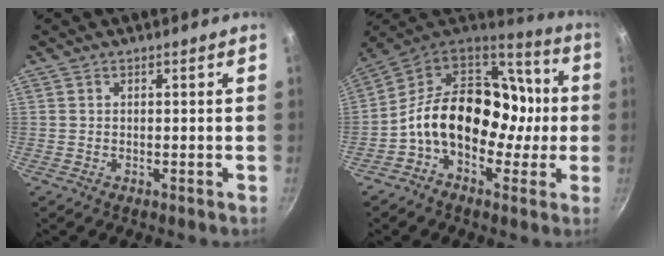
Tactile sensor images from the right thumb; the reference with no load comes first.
{"total": 21.2, "force": [-1.7, 15.2, 14.7], "torque": [-0.194, 0.059, -0.042]}